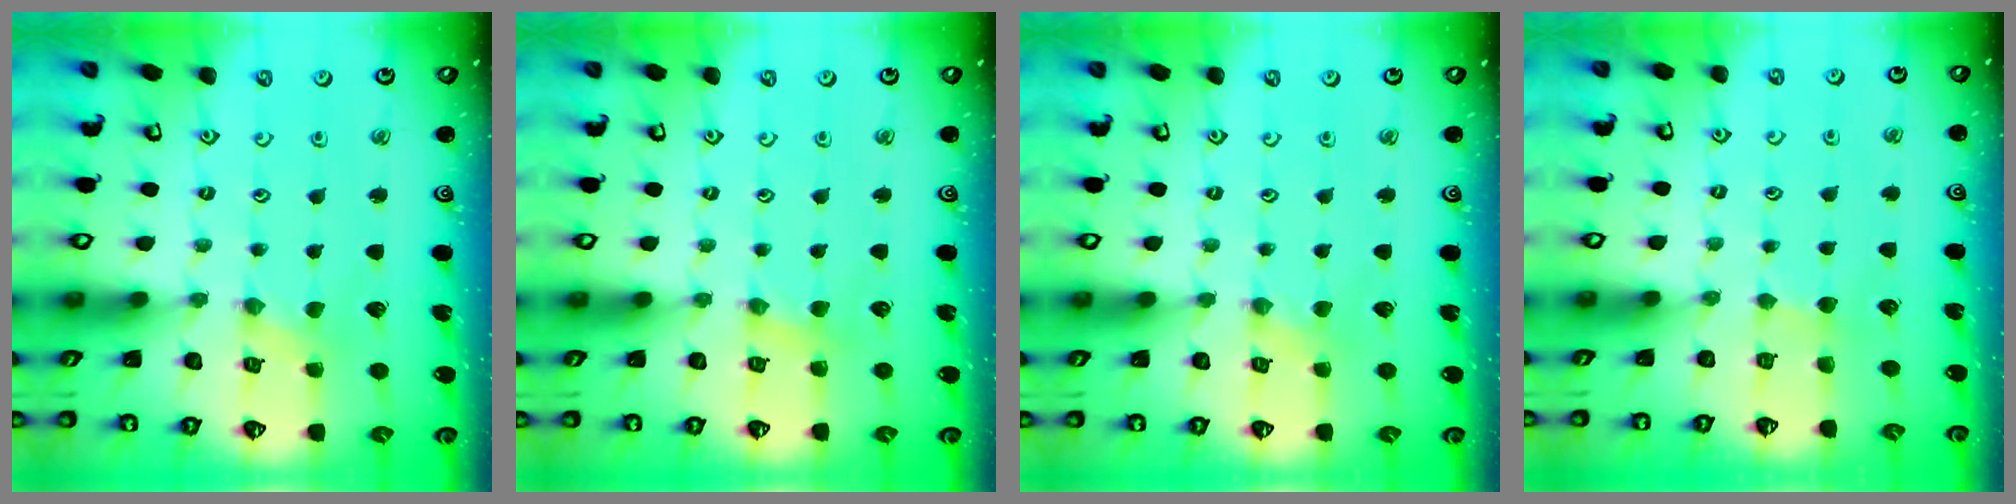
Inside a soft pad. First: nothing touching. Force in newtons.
{"total": 3.0, "press": 3.0, "slide": 0.4}
{"total": 1.2, "press": 1.2, "slide": 0.3}
{"total": 2.3, "press": 2.2, "slide": 0.4}